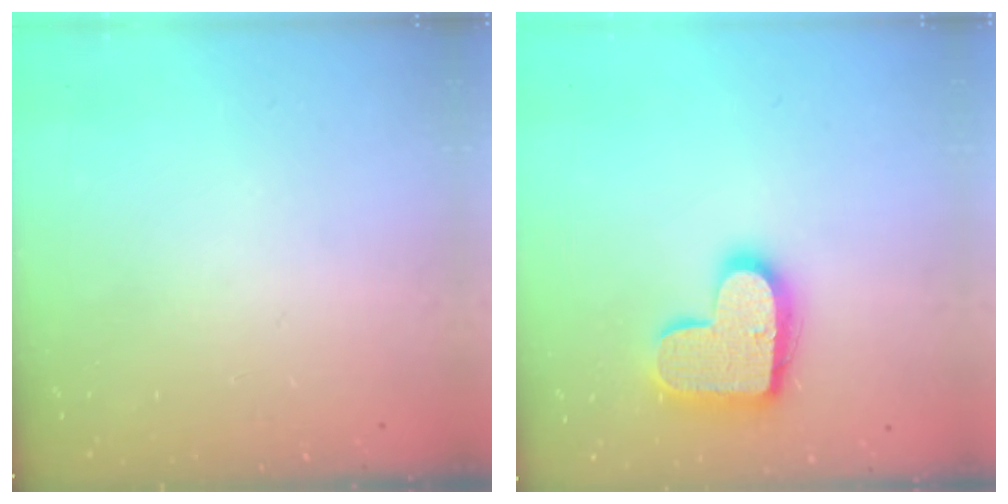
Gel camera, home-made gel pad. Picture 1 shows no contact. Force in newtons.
{"total": 16.6, "press": 16.5, "slide": 0.9}